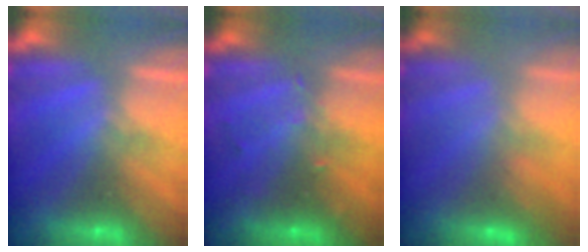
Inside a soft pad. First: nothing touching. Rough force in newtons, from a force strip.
{"total": 3.1}
{"total": 2.9}